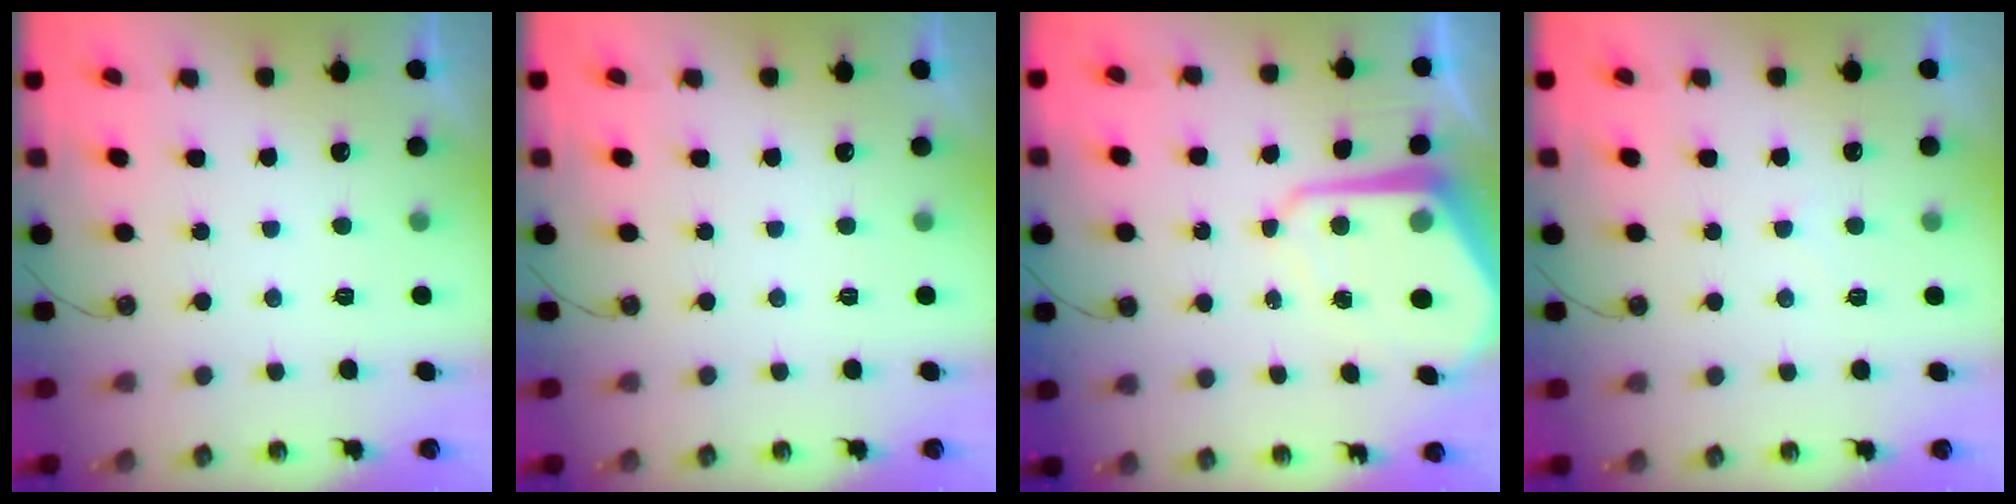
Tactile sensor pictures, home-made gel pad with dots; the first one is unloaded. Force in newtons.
{"total": 0.0}
{"total": 9.3, "press": 9.3, "slide": 0.8}
{"total": 4.1, "press": 4.0, "slide": 0.6}